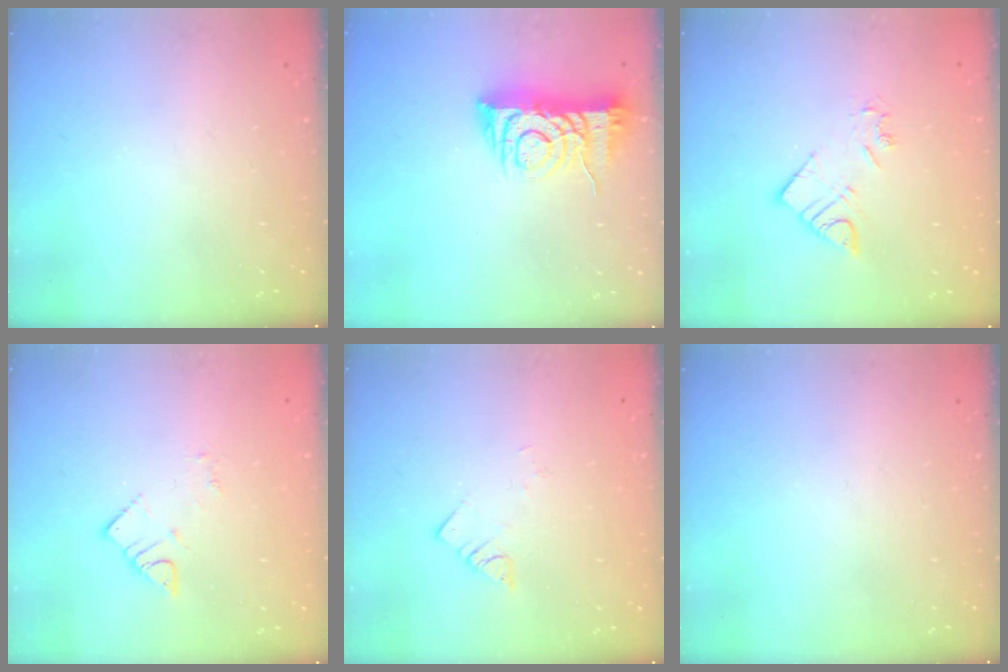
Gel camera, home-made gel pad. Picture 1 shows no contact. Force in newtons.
{"total": 9.1, "press": 9.0, "slide": 1.2}
{"total": 7.5, "press": 7.5, "slide": 0.5}
{"total": 3.4, "press": 3.4, "slide": 0.1}
{"total": 2.9, "press": 2.8, "slide": 0.6}
{"total": 0.0}